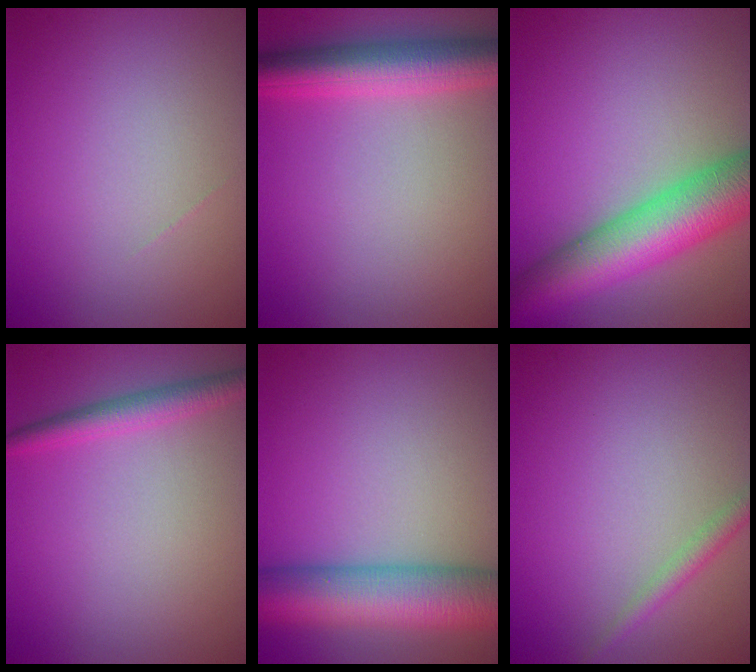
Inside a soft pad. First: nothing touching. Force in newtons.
{"total": 5.7, "press": 5.7, "slide": 0.3}
{"total": 9.9, "press": 9.9, "slide": 0.4}
{"total": 2.3, "press": 2.3, "slide": 0.1}
{"total": 9.4, "press": 9.4, "slide": 0.4}
{"total": 1.6, "press": 1.6, "slide": 0.1}